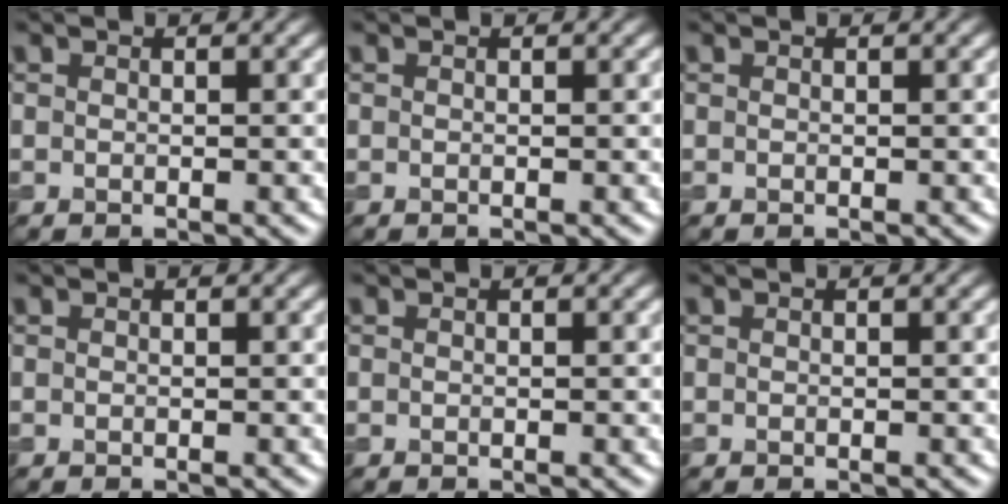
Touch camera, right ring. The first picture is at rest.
{"total": 0.0}
{"total": 0.0}
{"total": 0.0}
{"total": 0.0}
{"total": 0.0}